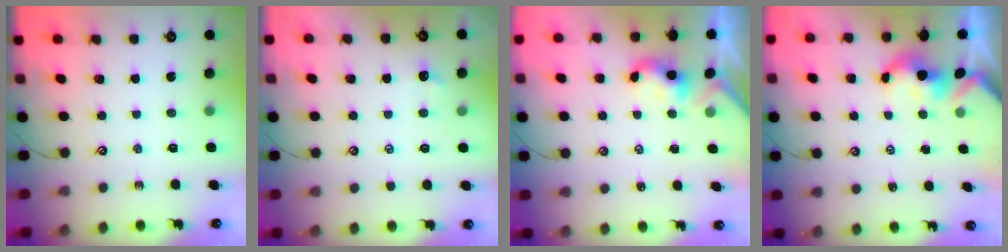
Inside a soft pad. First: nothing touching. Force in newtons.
{"total": 1.1, "press": 1.0, "slide": 0.4}
{"total": 2.2, "press": 2.2, "slide": 0.2}
{"total": 1.6, "press": 1.6, "slide": 0.3}